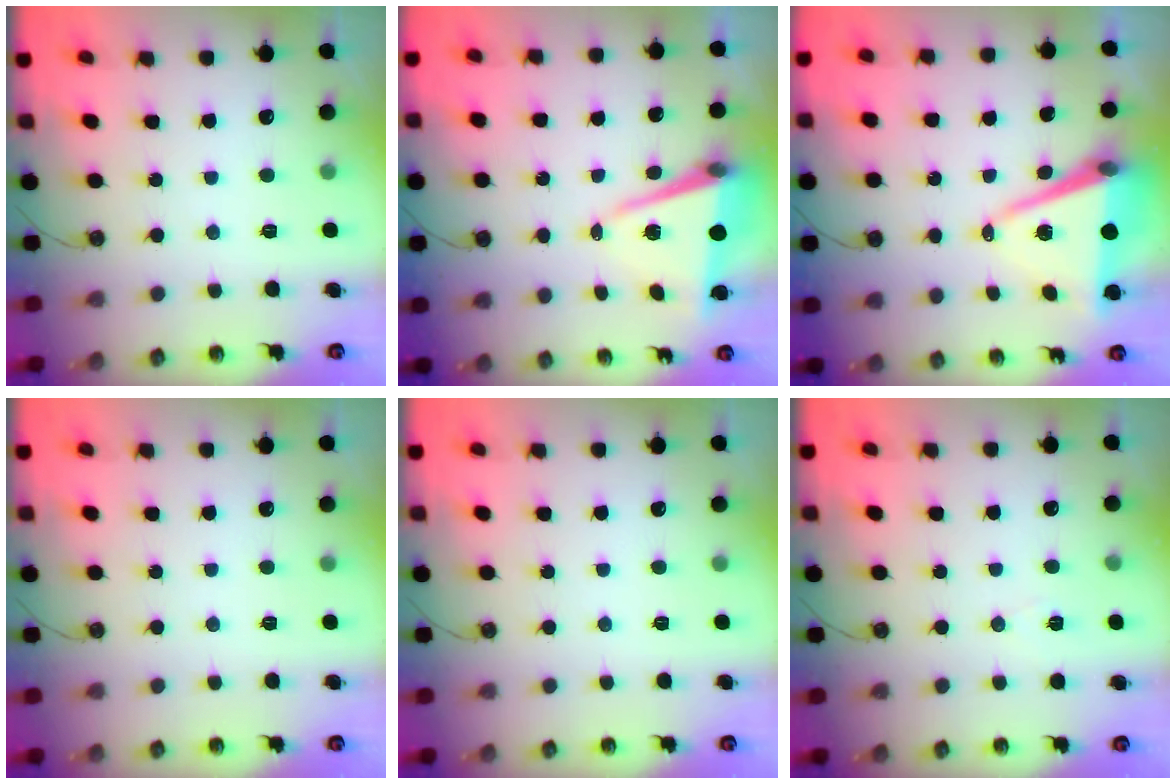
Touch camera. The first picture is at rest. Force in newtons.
{"total": 7.4, "press": 6.4, "slide": 3.8}
{"total": 10.2, "press": 9.4, "slide": 4.1}
{"total": 0.0}
{"total": 0.0}
{"total": 5.9, "press": 3.7, "slide": 4.5}